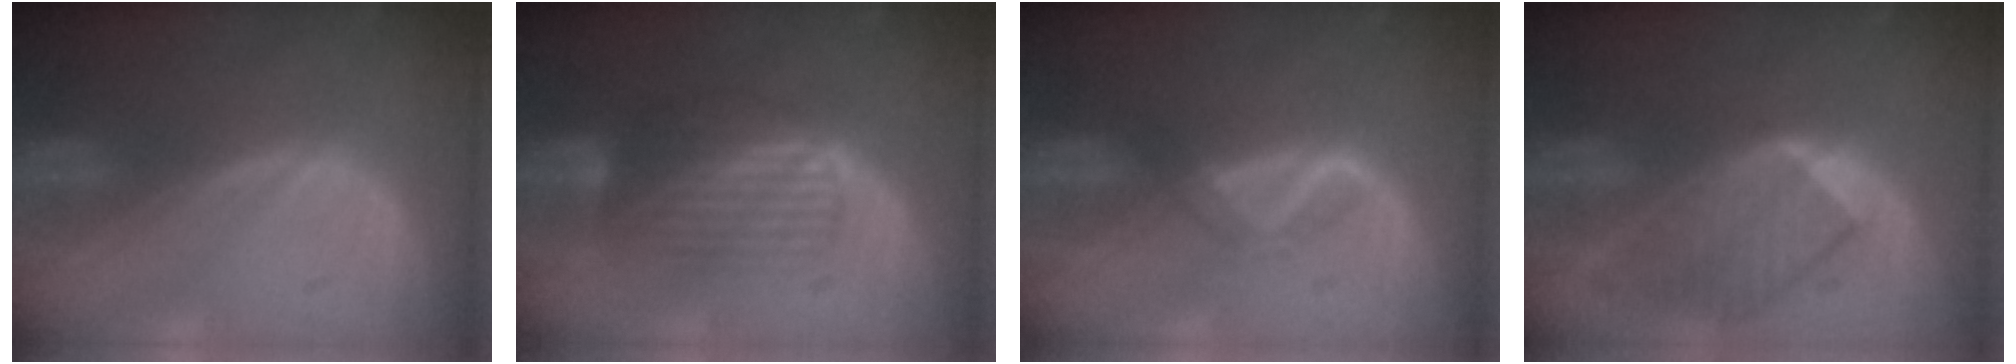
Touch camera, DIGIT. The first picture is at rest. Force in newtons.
{"total": 7.0, "press": 6.5, "slide": 2.5}
{"total": 2.4, "press": 2.4, "slide": 0.7}
{"total": 8.0, "press": 7.5, "slide": 2.7}